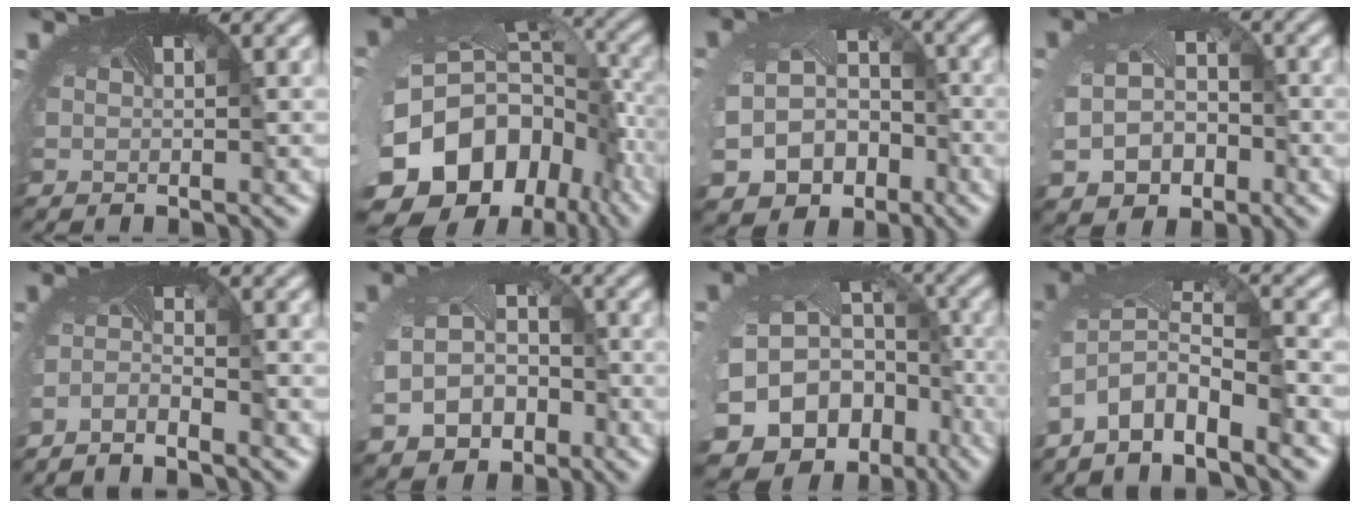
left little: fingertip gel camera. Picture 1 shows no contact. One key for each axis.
{"total": 17.8, "fx": -8.3, "fy": 12.7, "fz": 9.2, "tx": -0.224, "ty": -0.040, "tz": -0.105}
{"total": 8.7, "fx": -3.5, "fy": 7.0, "fz": 3.7, "tx": -0.095, "ty": -0.051, "tz": -0.041}
{"total": 6.4, "fx": -1.6, "fy": 5.1, "fz": 3.5, "tx": -0.092, "ty": -0.041, "tz": -0.009}
{"total": 2.1, "fx": -2.1, "fy": -0.2, "fz": 0.2, "tx": -0.026, "ty": -0.007, "tz": -0.047}
{"total": 7.1, "fx": -2.4, "fy": 5.7, "fz": 3.5, "tx": -0.085, "ty": -0.042, "tz": -0.020}
{"total": 20.5, "fx": -10.8, "fy": 15.7, "fz": 7.6, "tx": -0.157, "ty": -0.073, "tz": -0.141}
{"total": 5.8, "fx": -4.4, "fy": 1.7, "fz": 3.4, "tx": -0.084, "ty": -0.009, "tz": -0.083}